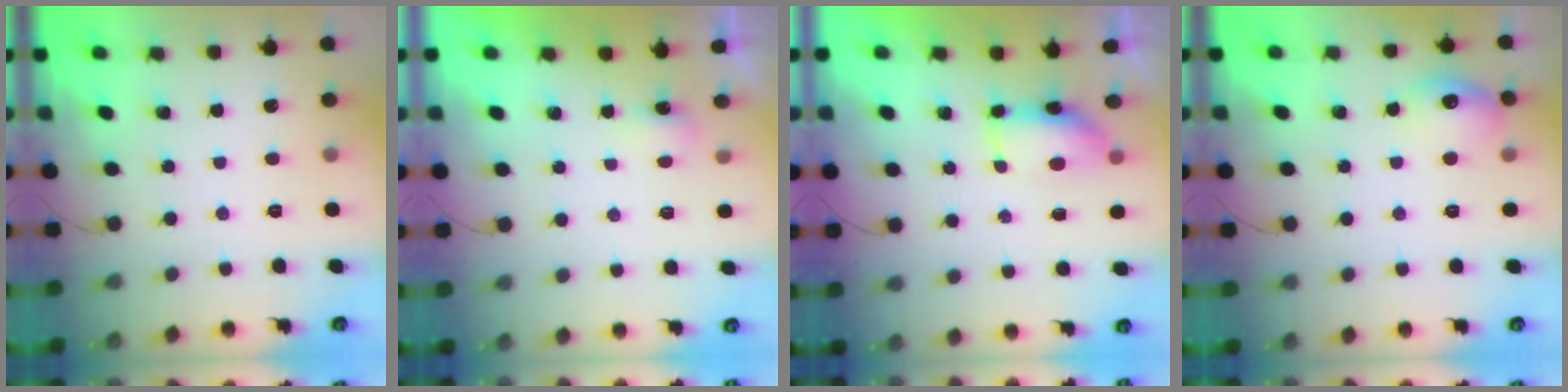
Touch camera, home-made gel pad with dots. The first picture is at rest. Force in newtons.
{"total": 2.9, "press": 2.8, "slide": 0.6}
{"total": 9.5, "press": 7.8, "slide": 5.3}
{"total": 10.9, "press": 10.8, "slide": 0.5}